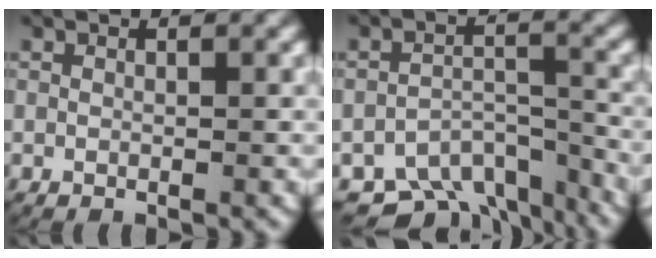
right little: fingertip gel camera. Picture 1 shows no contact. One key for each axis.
{"total": 8.8, "fx": -6.9, "fy": 4.5, "fz": 3.0, "tx": -0.043, "ty": -0.012, "tz": -0.112}